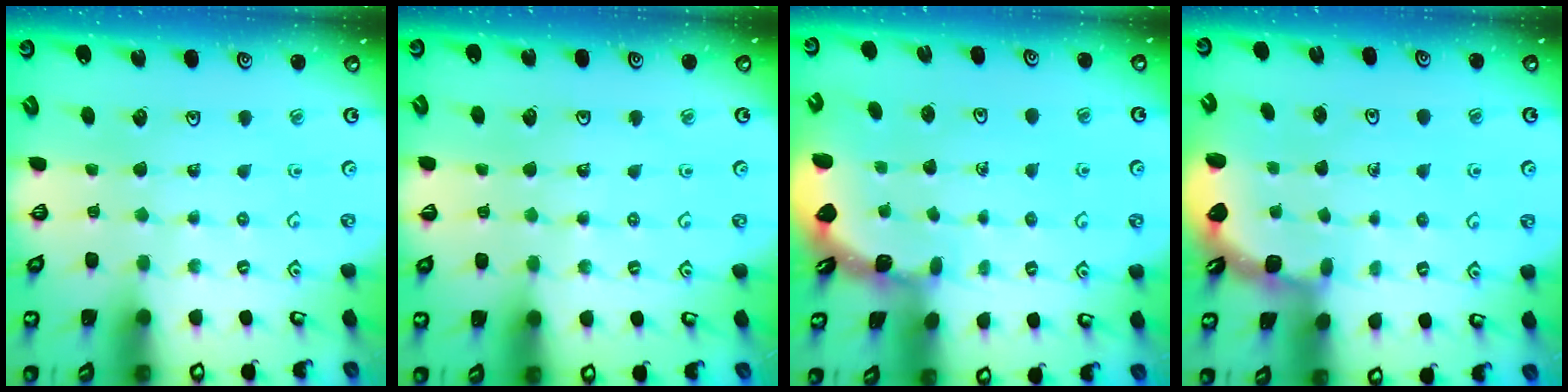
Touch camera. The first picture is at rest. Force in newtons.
{"total": 2.1, "press": 2.1, "slide": 0.2}
{"total": 1.6, "press": 1.6, "slide": 0.1}
{"total": 2.0, "press": 2.0, "slide": 0.2}